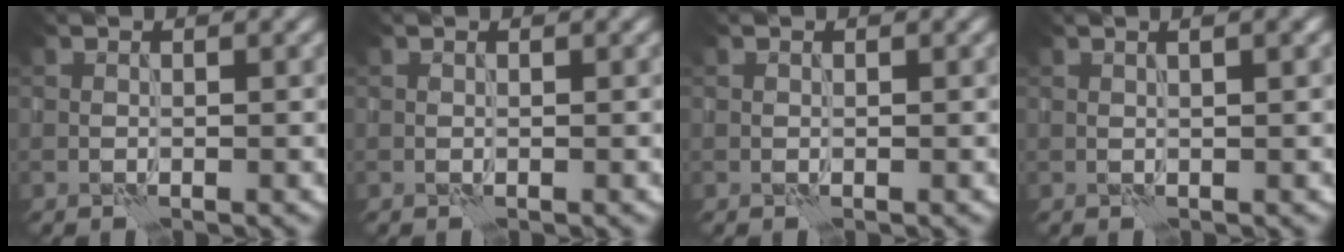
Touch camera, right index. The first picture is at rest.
{"total": 0.0}
{"total": 0.0}
{"total": 2.7, "force": [1.2, 0.8, 2.3], "torque": [-0.017, 0.005, -0.001]}